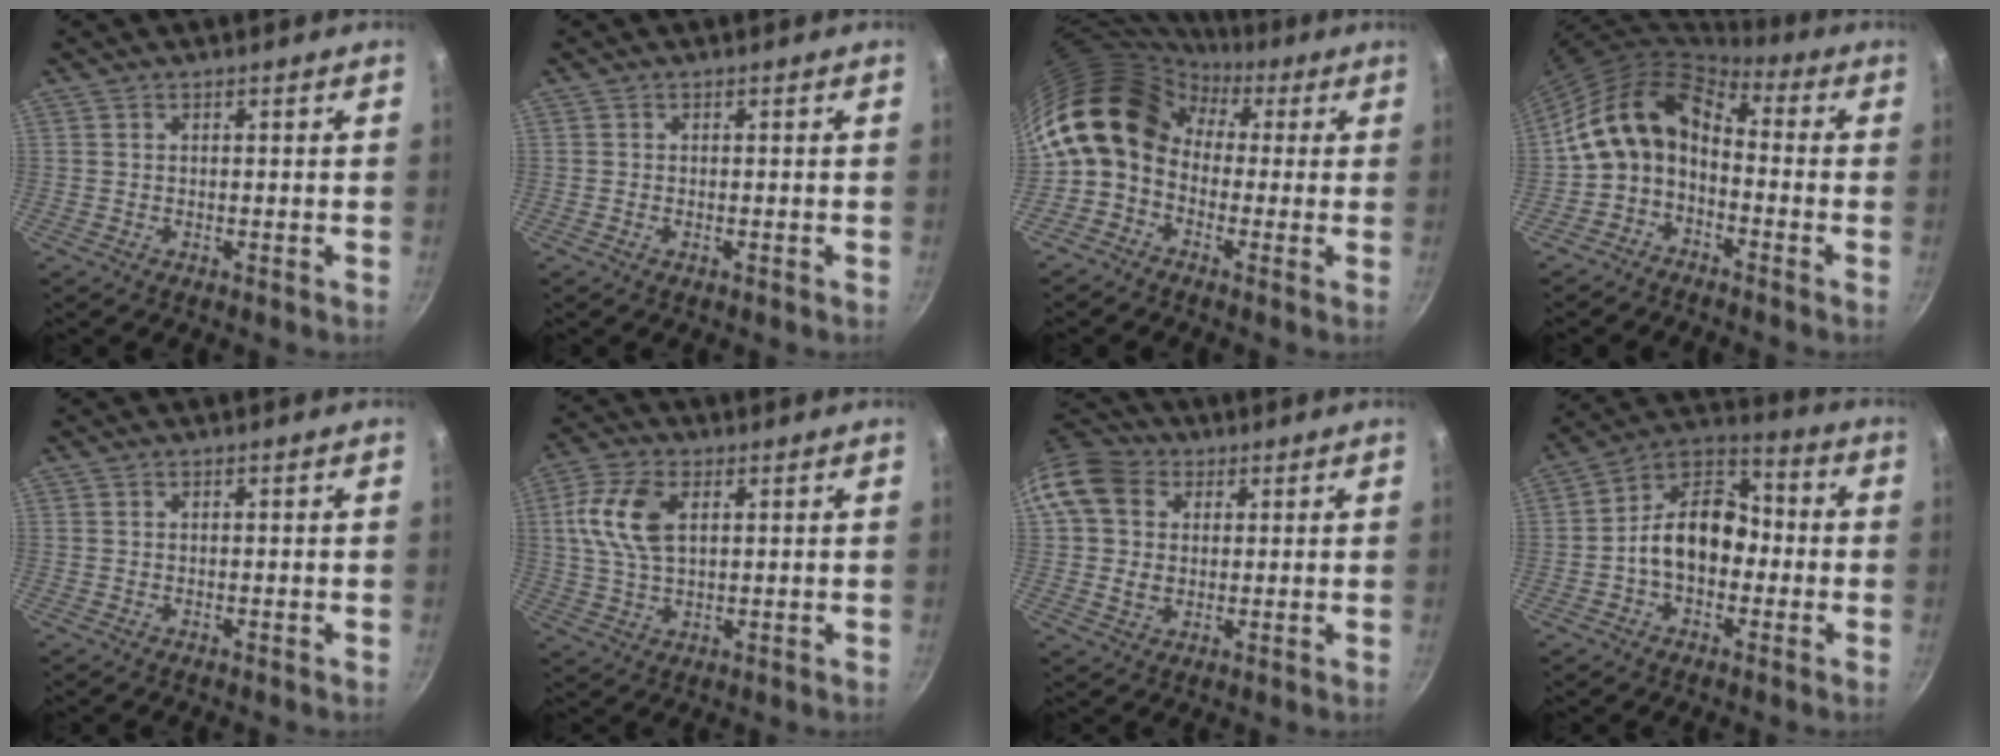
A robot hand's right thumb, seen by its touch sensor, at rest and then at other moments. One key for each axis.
{"total": 0.6, "fx": -0.3, "fy": 0.2, "fz": 0.4, "tx": -0.008, "ty": 0.002, "tz": -0.006}
{"total": 13.8, "fx": 1.2, "fy": 10.7, "fz": 8.6, "tx": -0.132, "ty": 0.037, "tz": -0.008}
{"total": 10.5, "fx": -1.9, "fy": 7.2, "fz": 7.4, "tx": -0.124, "ty": 0.053, "tz": -0.049}
{"total": 0.0}
{"total": 10.4, "fx": 2.5, "fy": 6.0, "fz": 8.1, "tx": -0.158, "ty": 0.007, "tz": 0.044}
{"total": 11.7, "fx": 3.0, "fy": 9.4, "fz": 6.3, "tx": -0.105, "ty": 0.005, "tz": 0.043}
{"total": 14.0, "fx": -1.7, "fy": 9.9, "fz": 9.8, "tx": -0.114, "ty": 0.049, "tz": -0.049}